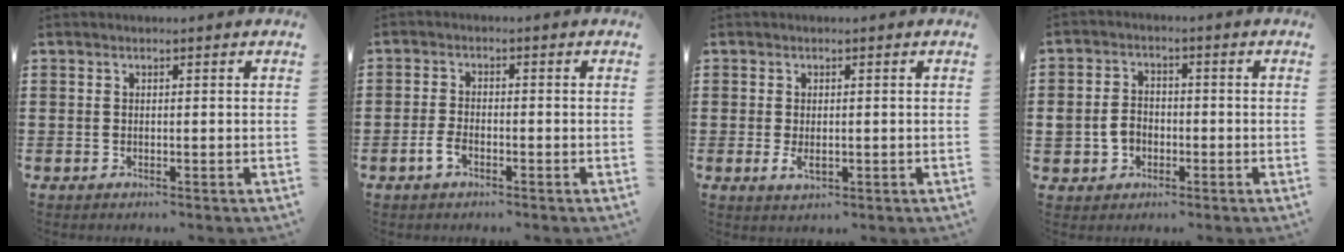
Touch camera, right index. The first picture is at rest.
{"total": 2.7, "force": [-1.6, 1.2, 1.8], "torque": [-0.039, 0.000, -0.031]}
{"total": 1.8, "force": [-0.2, 0.7, 1.6], "torque": [-0.032, -0.002, -0.003]}
{"total": 3.9, "force": [-1.1, 3.3, 1.7], "torque": [-0.047, 0.004, -0.026]}